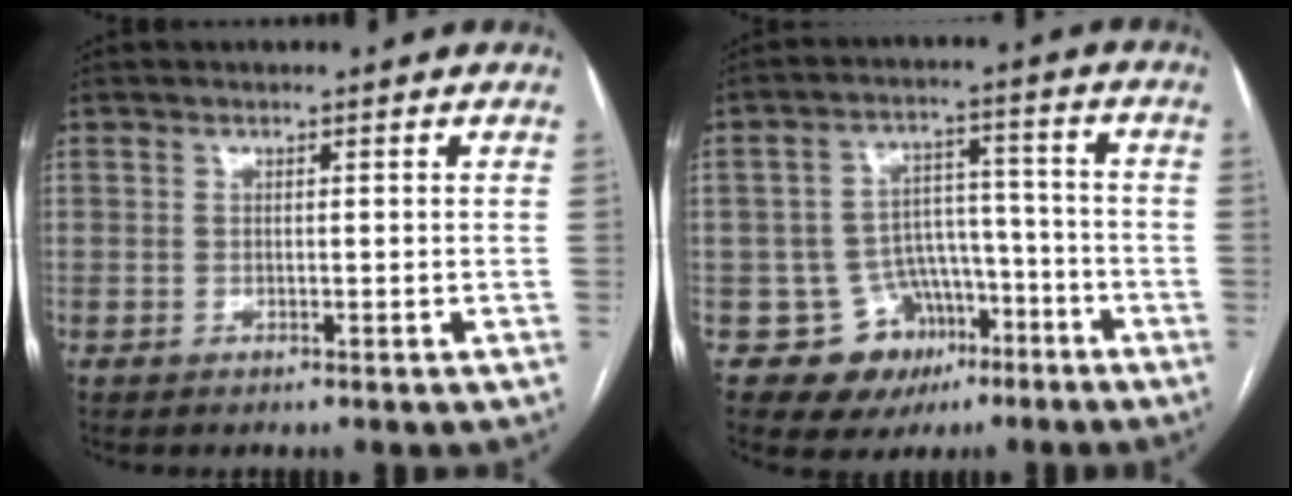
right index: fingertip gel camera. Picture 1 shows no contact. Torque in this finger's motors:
{"motor_torque": [-0.11, -0.18, -0.32, -0.20]}